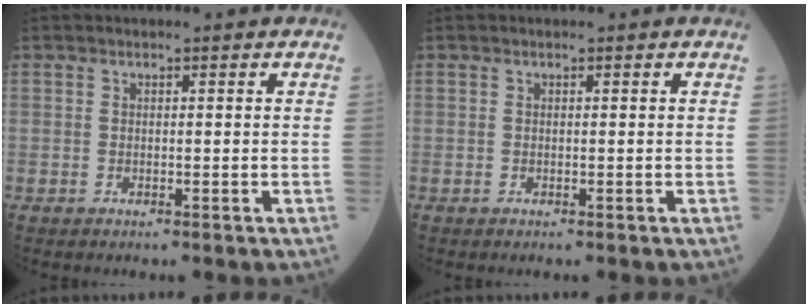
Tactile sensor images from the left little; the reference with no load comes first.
{"total": 0.0}